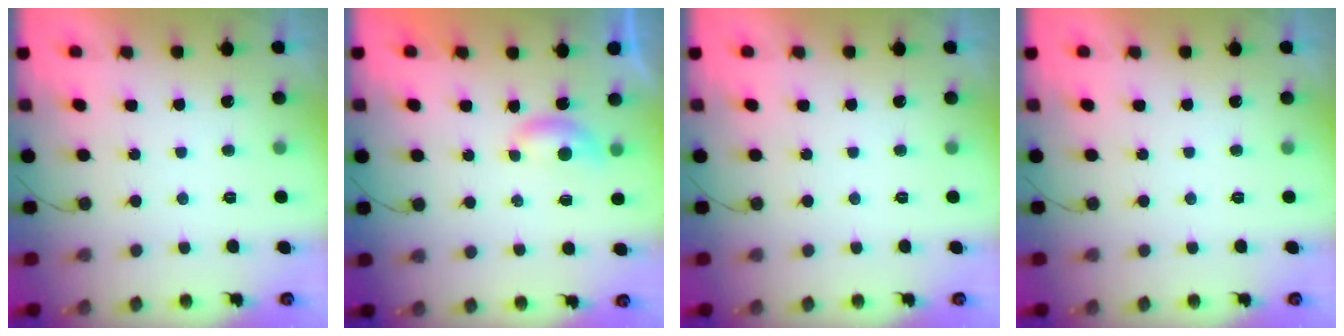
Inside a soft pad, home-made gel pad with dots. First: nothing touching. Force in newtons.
{"total": 3.6, "press": 3.6, "slide": 0.4}
{"total": 0.0}
{"total": 0.0}